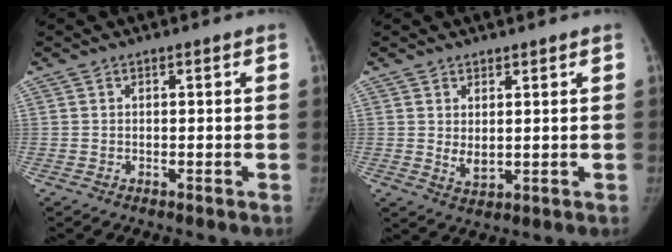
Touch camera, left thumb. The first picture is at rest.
{"total": 2.8, "force": [1.0, 1.6, 2.0], "torque": [-0.028, -0.019, 0.024]}